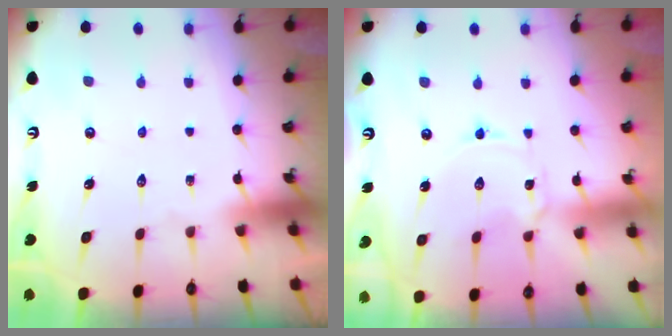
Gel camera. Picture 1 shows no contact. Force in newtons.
{"total": 1.3, "press": 1.3, "slide": 0.1}